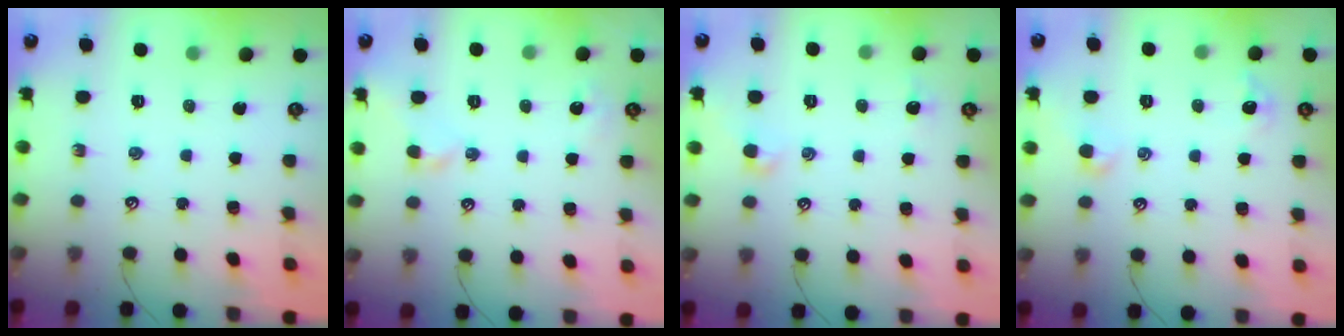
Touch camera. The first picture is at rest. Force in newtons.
{"total": 0.9, "press": 0.7, "slide": 0.5}
{"total": 1.1, "press": 0.9, "slide": 0.5}
{"total": 2.6, "press": 2.5, "slide": 0.6}